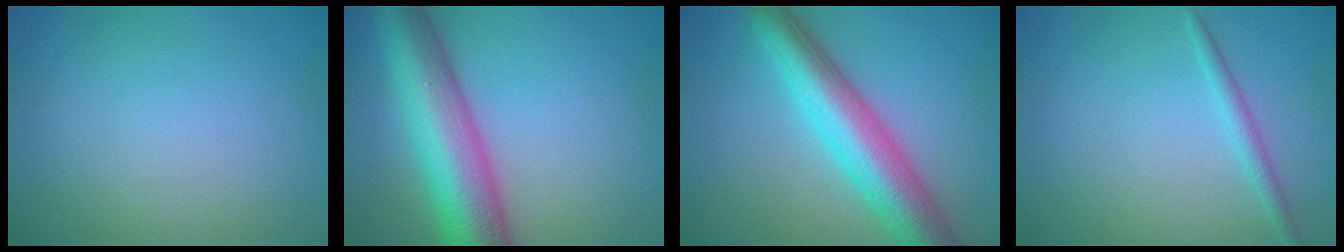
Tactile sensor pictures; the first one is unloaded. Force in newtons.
{"total": 10.1, "press": 10.1, "slide": 0.2}
{"total": 7.6, "press": 7.6, "slide": 0.1}
{"total": 1.4, "press": 1.4, "slide": 0.1}